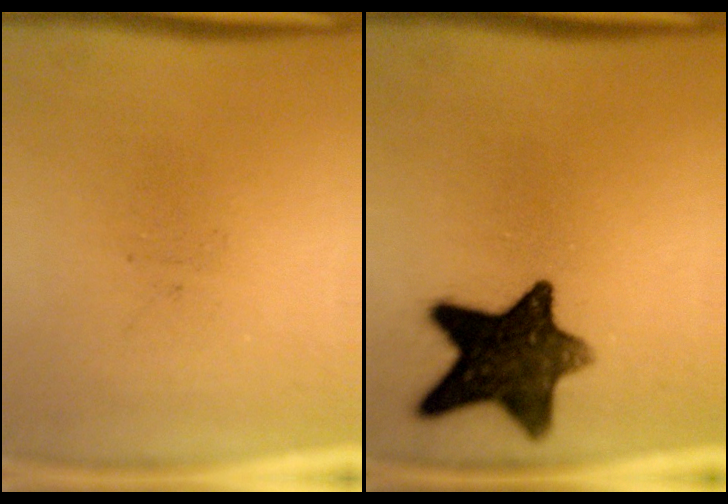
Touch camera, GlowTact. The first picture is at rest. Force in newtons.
{"total": 13.5}